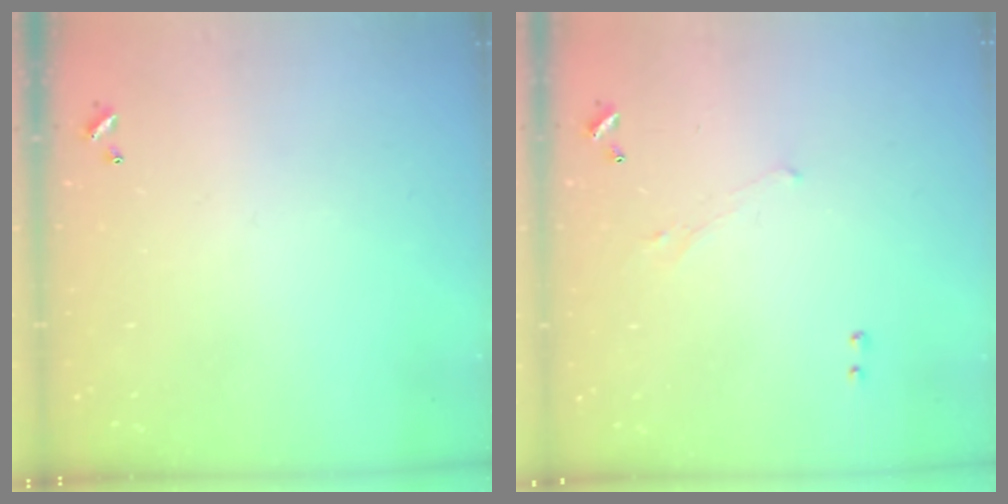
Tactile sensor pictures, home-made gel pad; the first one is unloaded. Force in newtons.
{"total": 0.9, "press": 0.8, "slide": 0.5}